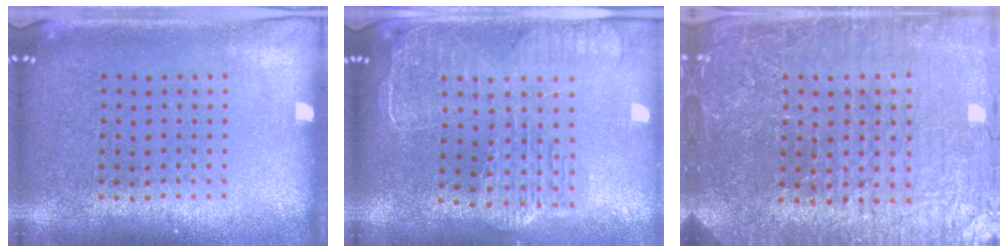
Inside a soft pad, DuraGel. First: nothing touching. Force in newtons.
{"total": 2.5, "press": 2.2, "slide": 1.3}
{"total": 5.6, "press": 5.1, "slide": 2.5}